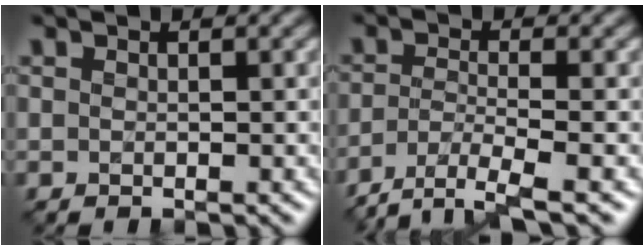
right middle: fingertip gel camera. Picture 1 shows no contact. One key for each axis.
{"total": 4.4, "fx": -3.3, "fy": 0.9, "fz": 2.8, "tx": -0.052, "ty": -0.010, "tz": -0.070}